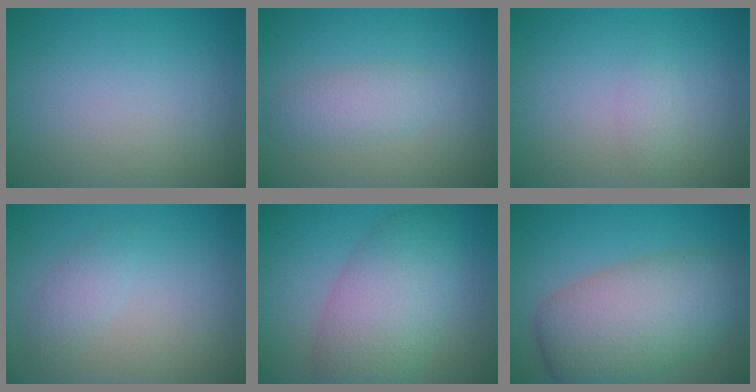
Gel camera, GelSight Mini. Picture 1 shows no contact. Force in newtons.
{"total": 2.3, "press": 2.3, "slide": 0.0}
{"total": 1.0, "press": 1.0, "slide": 0.0}
{"total": 1.5, "press": 1.5, "slide": 0.1}
{"total": 7.2, "press": 7.2, "slide": 0.2}
{"total": 8.9, "press": 8.8, "slide": 0.8}